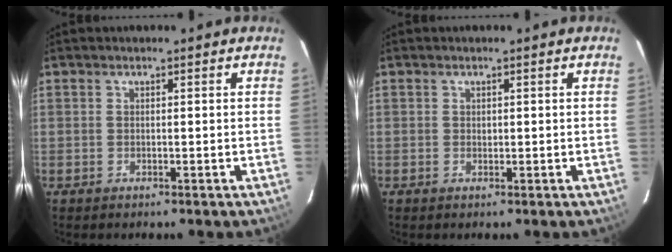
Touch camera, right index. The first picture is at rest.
{"total": 0.5, "force": [0.2, 0.5, 0.1], "torque": [-0.001, 0.001, 0.004]}